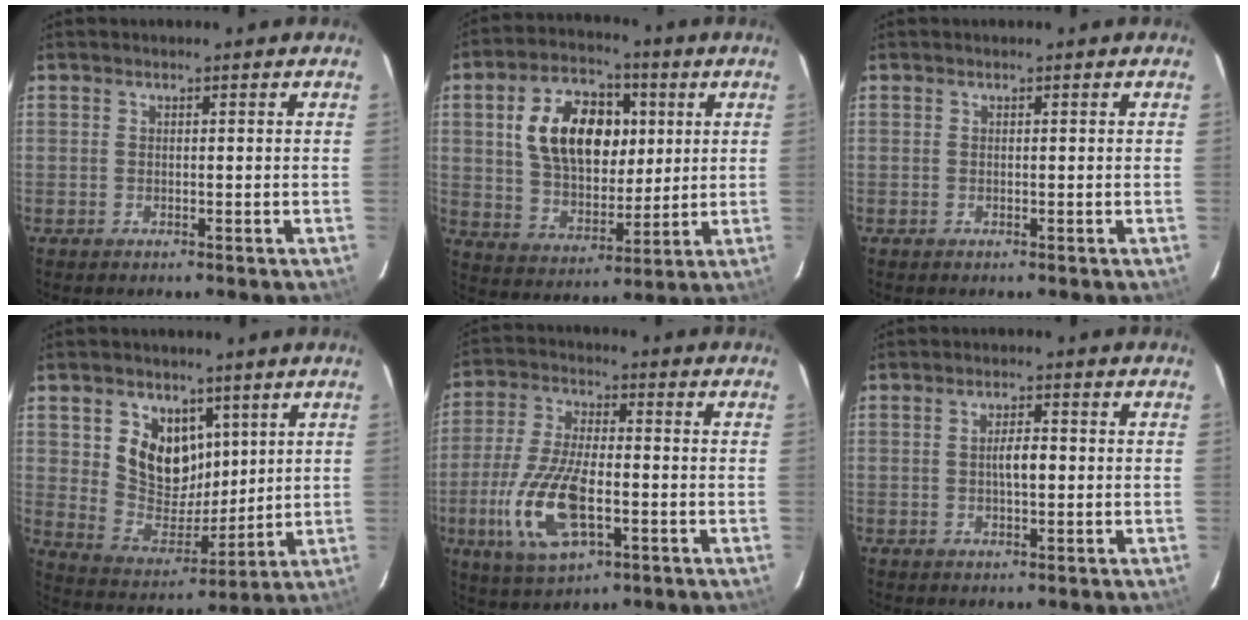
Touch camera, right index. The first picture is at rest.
{"total": 15.9, "force": [3.9, 10.0, 11.8], "torque": [-0.220, 0.026, 0.077]}
{"total": 0.0}
{"total": 11.7, "force": [5.0, 9.0, 5.4], "torque": [-0.106, -0.003, 0.111]}
{"total": 15.0, "force": [-4.6, 6.3, 12.8], "torque": [-0.277, -0.013, -0.083]}
{"total": 3.0, "force": [0.0, 0.8, 2.8], "torque": [-0.051, 0.004, 0.001]}